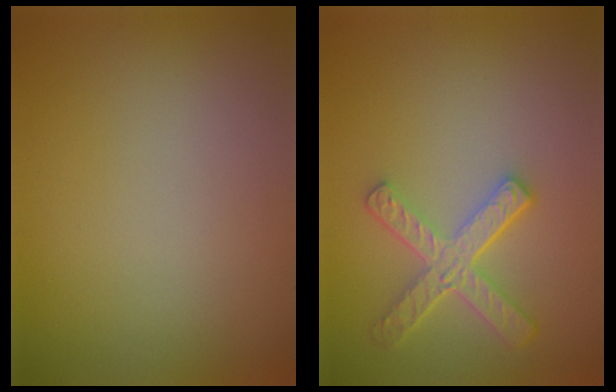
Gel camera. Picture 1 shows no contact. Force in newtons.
{"total": 4.7, "press": 3.5, "slide": 3.1}